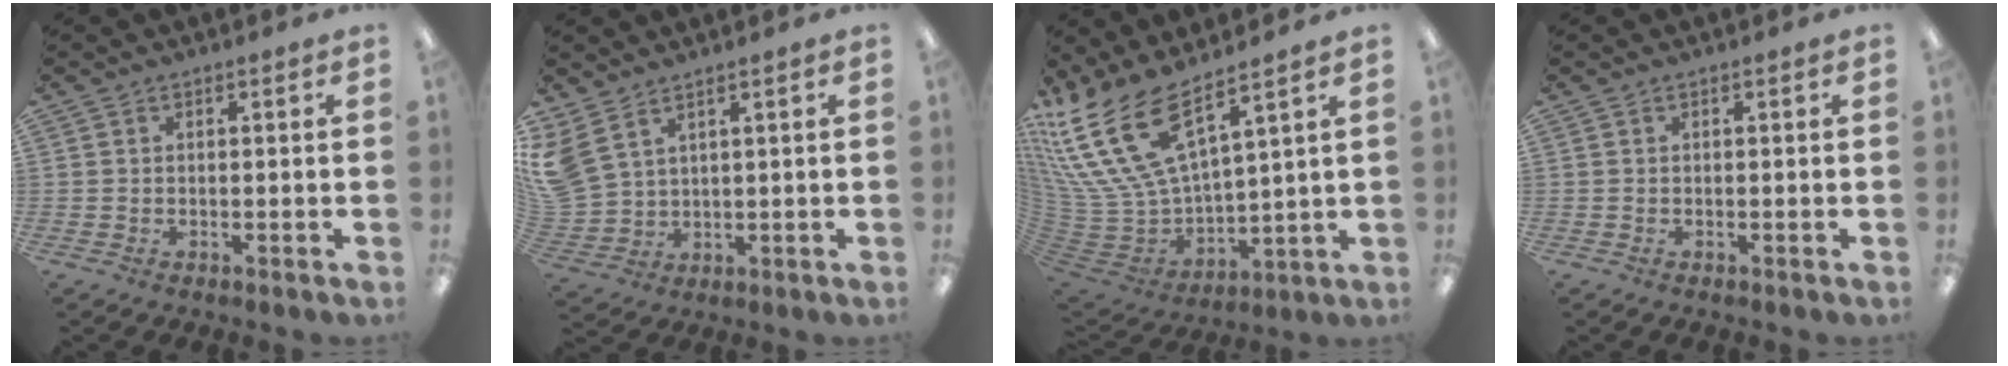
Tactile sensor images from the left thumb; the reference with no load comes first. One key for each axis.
{"total": 7.7, "fx": 4.7, "fy": 4.7, "fz": 3.9, "tx": -0.107, "ty": -0.016, "tz": 0.093}
{"total": 22.0, "fx": 12.6, "fy": 9.6, "fz": 15.1, "tx": -0.354, "ty": -0.087, "tz": 0.232}
{"total": 0.0}